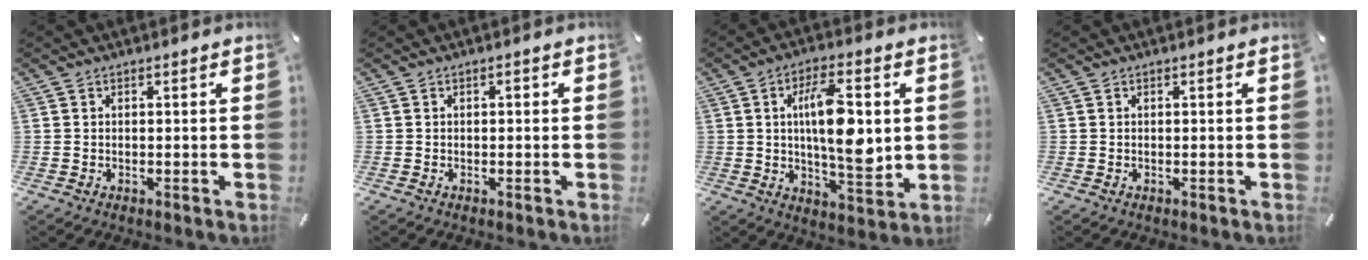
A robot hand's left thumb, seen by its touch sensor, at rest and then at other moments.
{"total": 0.9, "force": [-0.3, 0.6, 0.5], "torque": [-0.012, 0.004, -0.008]}
{"total": 14.3, "force": [2.1, 5.6, 13.0], "torque": [-0.224, -0.009, 0.032]}
{"total": 0.0}